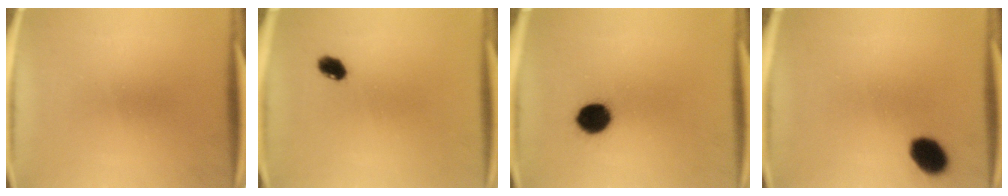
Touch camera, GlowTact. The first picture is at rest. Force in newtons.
{"total": 3.1}
{"total": 8.1}
{"total": 7.3}